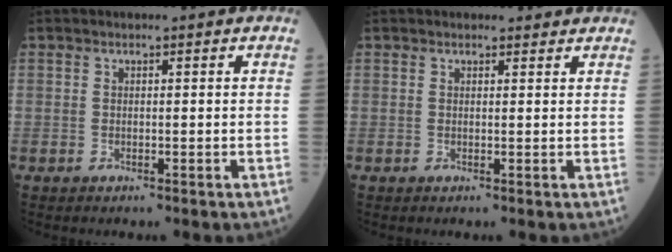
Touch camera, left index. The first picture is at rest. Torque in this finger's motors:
{"motor_torque": [0.04, -0.04, 0.01, 0.01]}